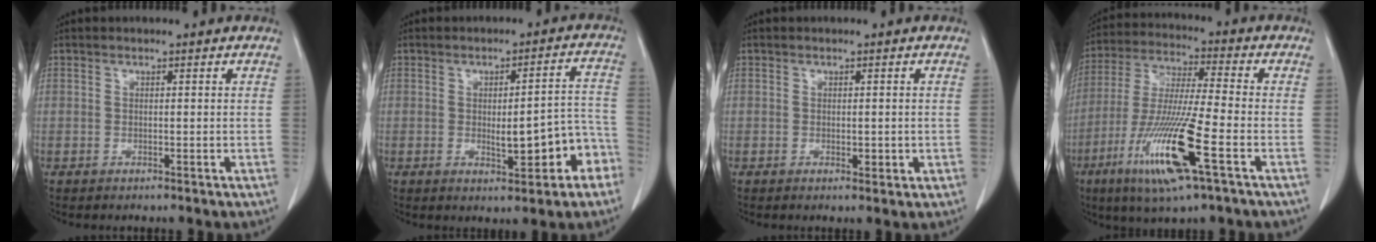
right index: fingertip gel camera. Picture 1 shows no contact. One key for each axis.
{"total": 8.7, "fx": -3.0, "fy": 2.3, "fz": 7.8, "tx": -0.090, "ty": 0.023, "tz": -0.031}
{"total": 1.6, "fx": -0.2, "fy": 0.9, "fz": 1.3, "tx": -0.014, "ty": -0.002, "tz": 0.001}
{"total": 15.5, "fx": -6.4, "fy": 0.4, "fz": 14.2, "tx": -0.293, "ty": -0.027, "tz": -0.119}